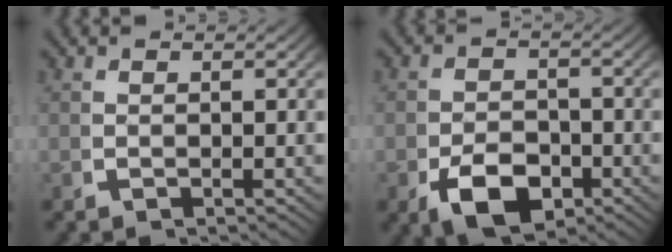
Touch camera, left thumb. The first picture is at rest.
{"total": 5.8, "force": [-2.3, 3.8, 3.8], "torque": [-0.068, -0.024, -0.032]}